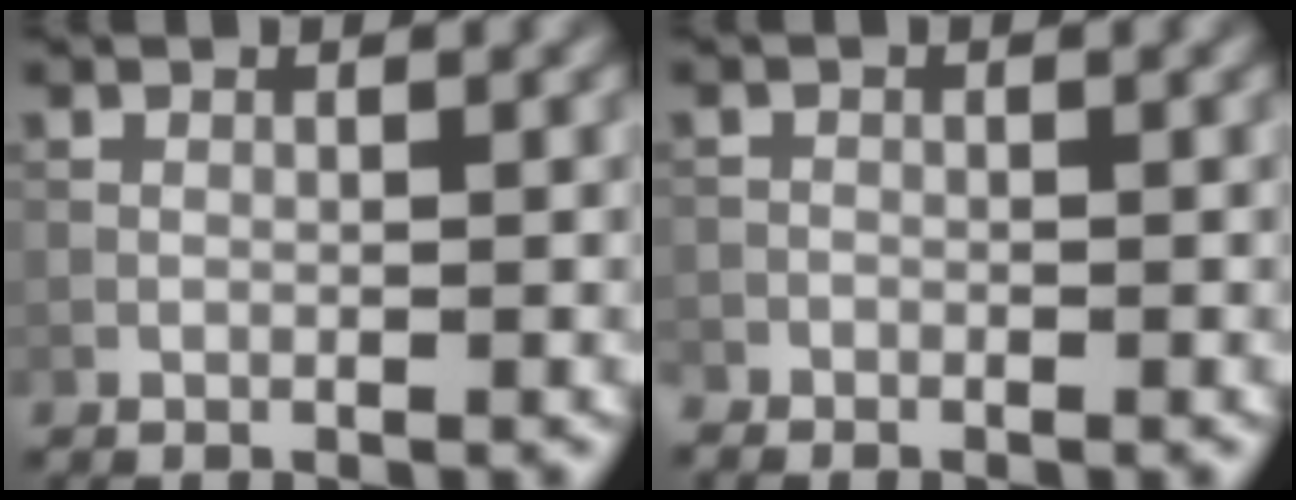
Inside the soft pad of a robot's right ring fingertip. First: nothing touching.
{"total": 1.0, "force": [-1.0, 0.3, 0.0], "torque": [-0.003, -0.002, -0.023]}